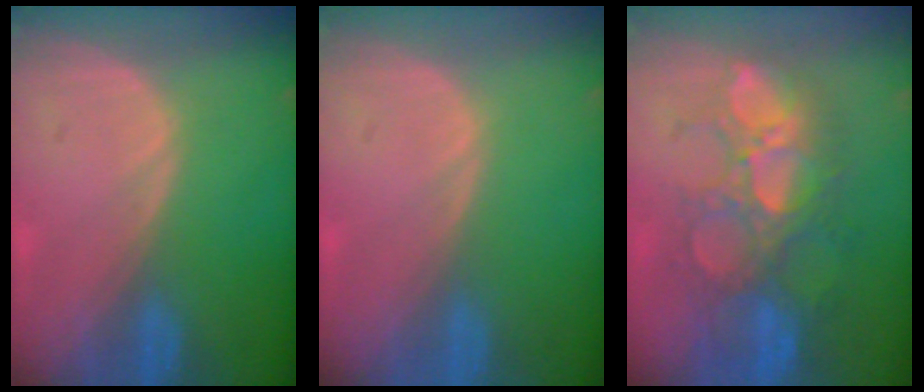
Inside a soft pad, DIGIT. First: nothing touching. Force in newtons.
{"total": 0.0}
{"total": 10.5, "press": 9.8, "slide": 4.0}